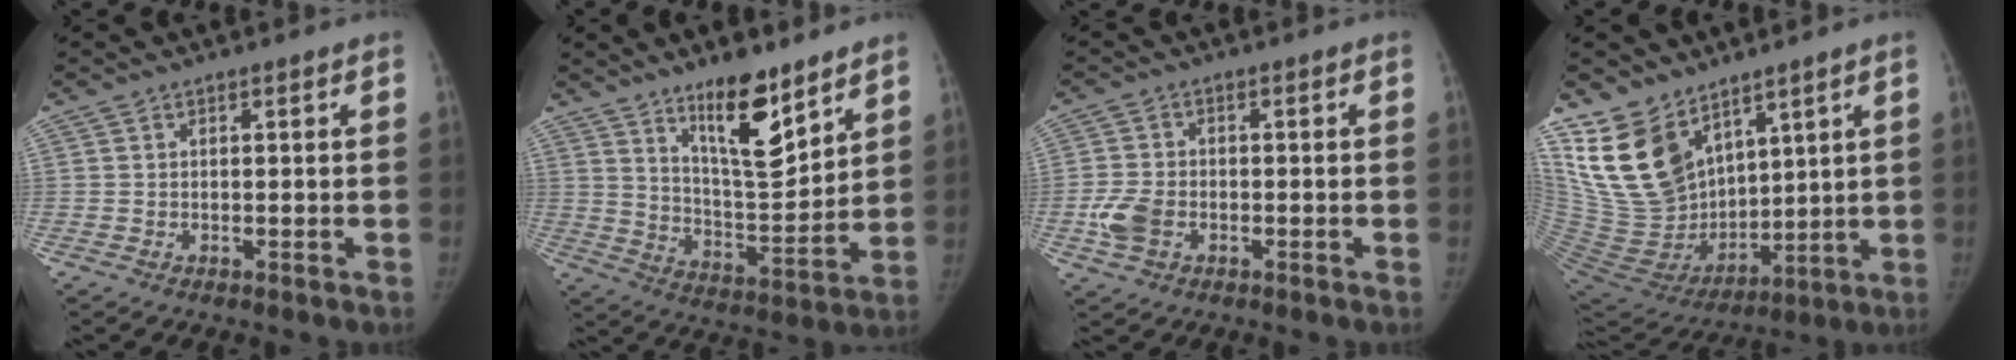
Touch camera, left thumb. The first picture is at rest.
{"total": 13.6, "force": [9.1, 4.2, 9.2], "torque": [-0.118, -0.076, 0.162]}
{"total": 5.7, "force": [-1.9, 4.0, 3.6], "torque": [-0.077, 0.006, -0.037]}
{"total": 17.6, "force": [11.0, 10.5, 8.9], "torque": [-0.137, -0.059, 0.235]}